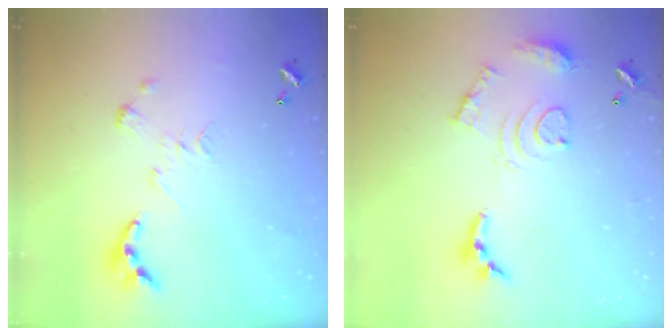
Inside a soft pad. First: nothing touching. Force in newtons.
{"total": 13.0, "press": 12.9, "slide": 1.1}